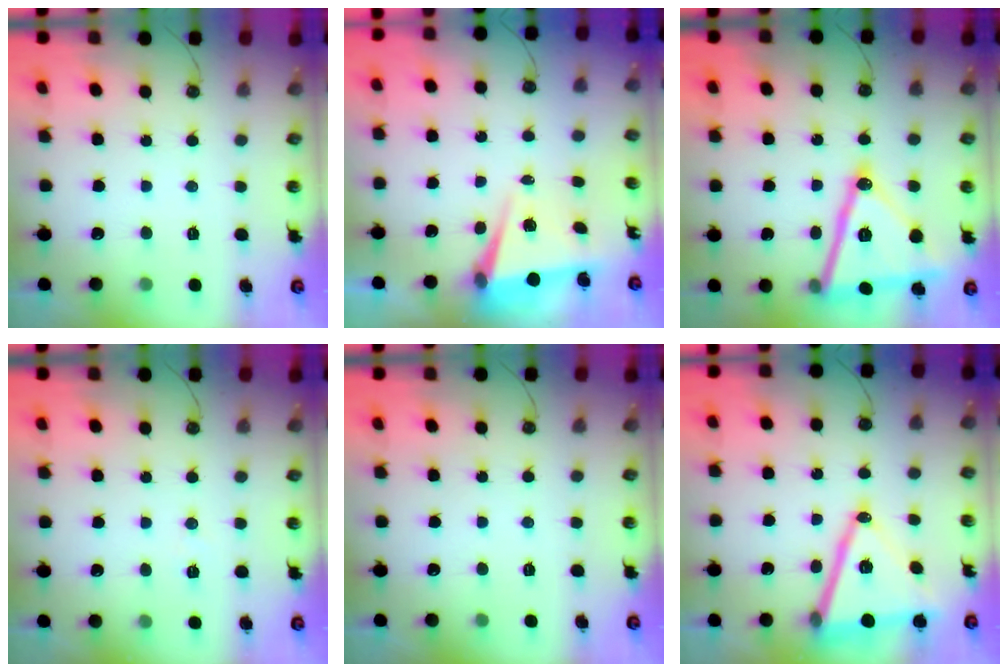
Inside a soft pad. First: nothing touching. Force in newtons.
{"total": 6.3, "press": 5.5, "slide": 3.2}
{"total": 21.4, "press": 21.1, "slide": 3.4}
{"total": 5.4, "press": 3.0, "slide": 4.4}
{"total": 0.0}
{"total": 17.8, "press": 17.4, "slide": 3.9}